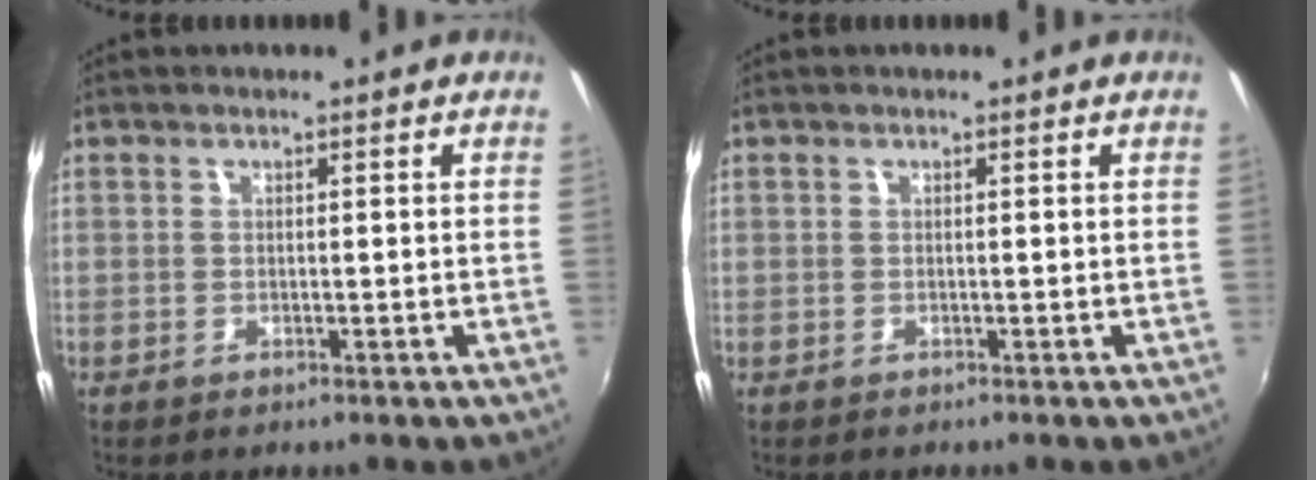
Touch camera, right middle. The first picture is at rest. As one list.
[{"total": 0.9, "force": [-0.3, 0.8, -0.1], "torque": [-0.001, 0.003, -0.002]}]